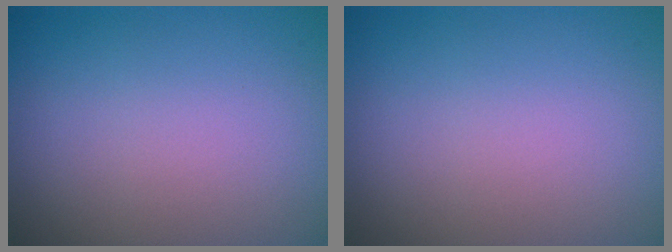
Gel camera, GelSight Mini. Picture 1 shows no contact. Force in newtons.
{"total": 0.0}